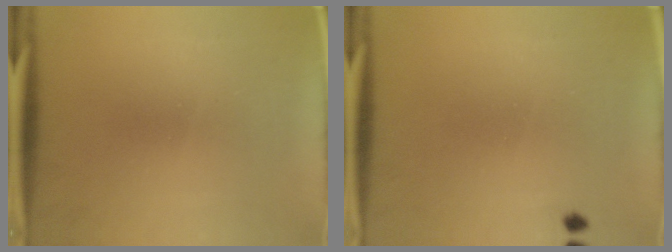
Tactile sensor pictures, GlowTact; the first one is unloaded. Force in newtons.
{"total": 0.7}